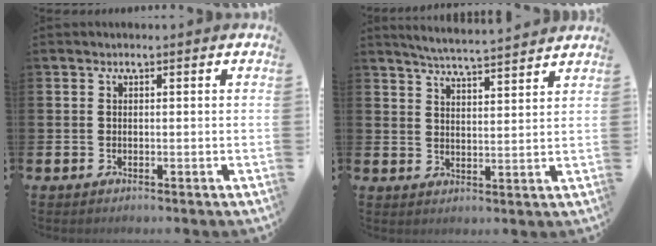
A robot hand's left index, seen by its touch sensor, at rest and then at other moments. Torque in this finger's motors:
{"motor_torque": [0.93, -1.21, 0.21, 0.01]}